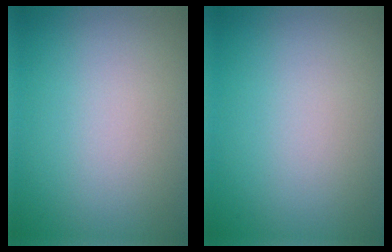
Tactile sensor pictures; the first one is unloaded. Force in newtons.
{"total": 0.0}